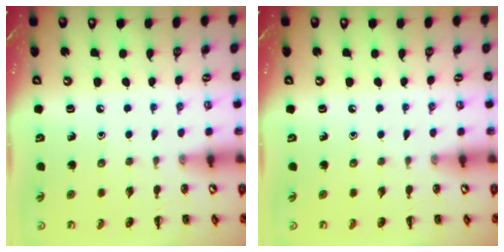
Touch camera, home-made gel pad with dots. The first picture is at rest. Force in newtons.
{"total": 0.0}